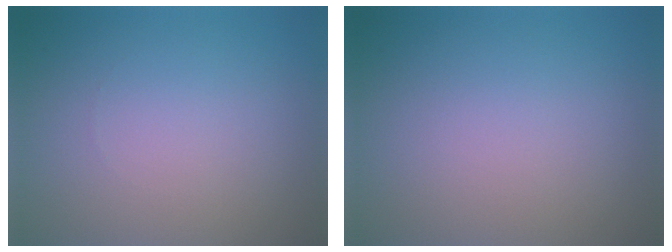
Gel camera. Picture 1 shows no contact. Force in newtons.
{"total": 0.0}